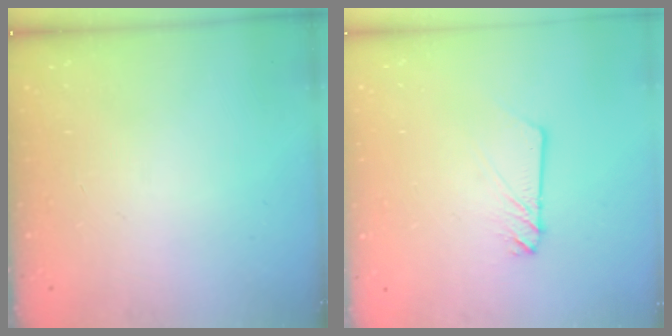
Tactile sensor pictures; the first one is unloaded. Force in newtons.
{"total": 3.0, "press": 3.0, "slide": 0.2}